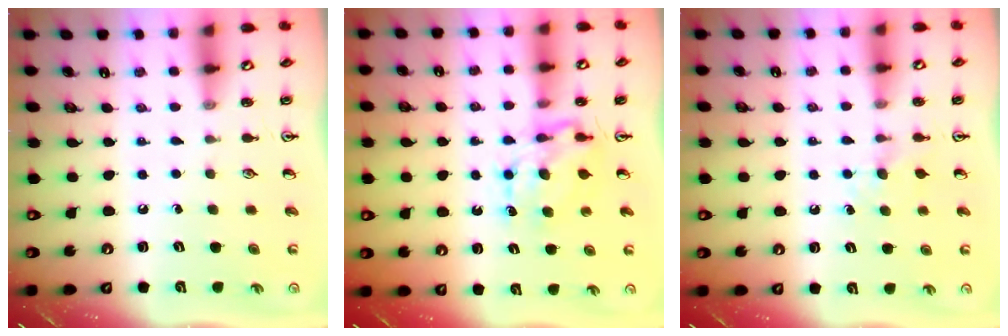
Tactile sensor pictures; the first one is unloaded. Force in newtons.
{"total": 7.2, "press": 7.1, "slide": 0.6}
{"total": 4.5, "press": 4.5, "slide": 0.5}